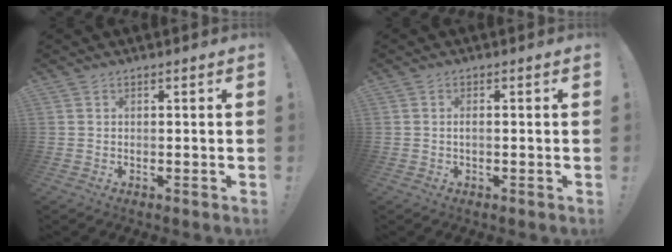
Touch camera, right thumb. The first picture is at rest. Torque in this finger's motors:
{"motor_torque": [-0.07, -0.17, 0.06, 0.24, 0.03]}